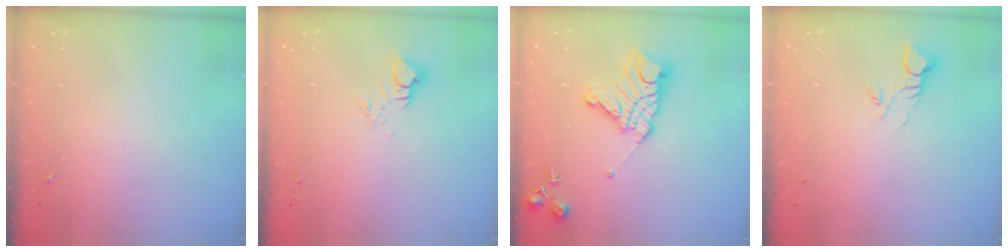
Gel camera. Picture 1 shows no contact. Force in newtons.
{"total": 7.4, "press": 7.4, "slide": 0.8}
{"total": 16.4, "press": 16.3, "slide": 1.4}
{"total": 3.9, "press": 3.9, "slide": 0.3}